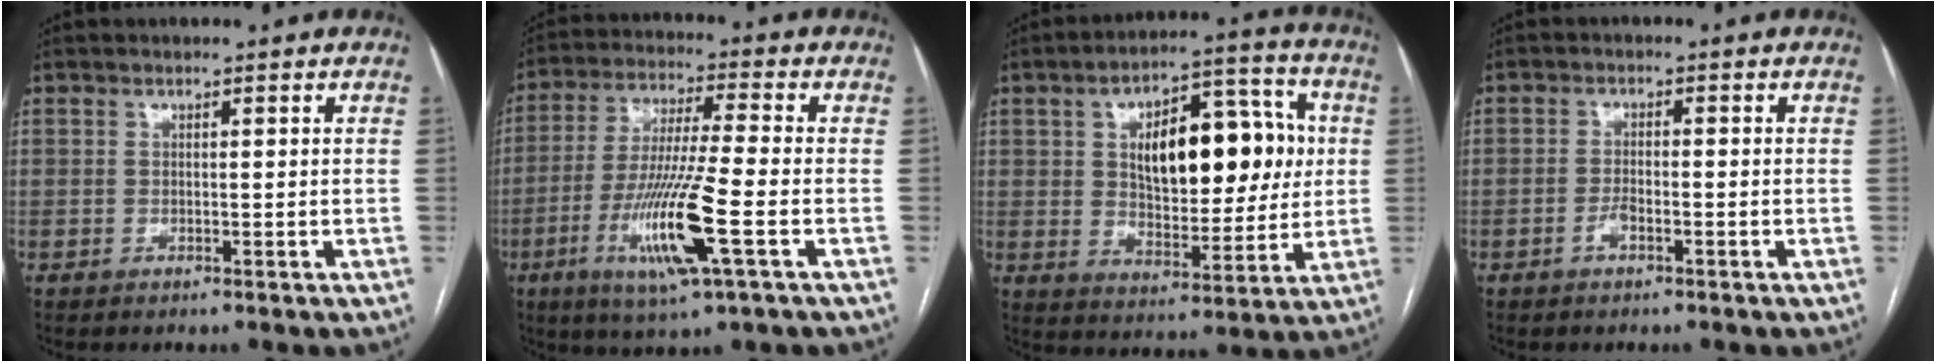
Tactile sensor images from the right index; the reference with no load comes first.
{"total": 13.9, "force": [-4.6, 0.2, 13.1], "torque": [-0.264, -0.020, -0.087]}
{"total": 18.0, "force": [3.1, 8.5, 15.5], "torque": [-0.234, 0.034, 0.054]}
{"total": 2.0, "force": [-1.1, 0.6, 1.5], "torque": [-0.029, 0.003, -0.020]}